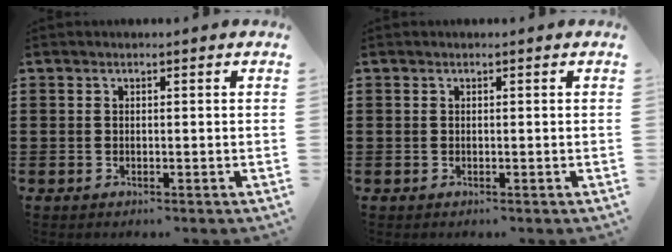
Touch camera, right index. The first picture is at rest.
{"total": 0.0}